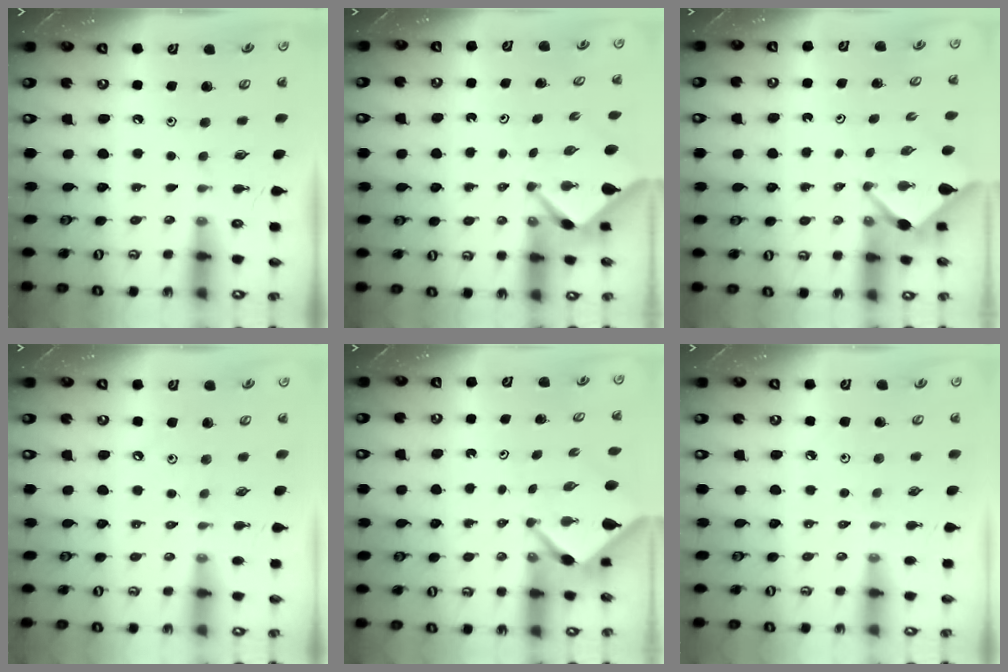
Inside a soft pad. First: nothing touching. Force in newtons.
{"total": 2.6, "press": 2.6, "slide": 0.3}
{"total": 2.6, "press": 2.6, "slide": 0.3}
{"total": 4.2, "press": 4.1, "slide": 0.7}
{"total": 2.8, "press": 2.8, "slide": 0.3}
{"total": 2.6, "press": 2.5, "slide": 0.5}